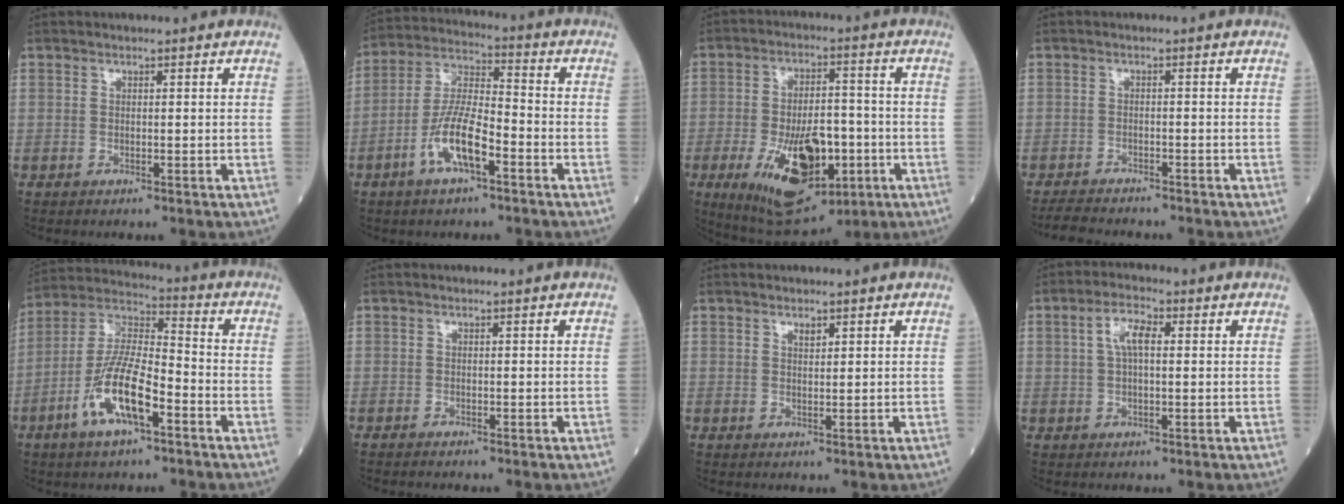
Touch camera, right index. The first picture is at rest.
{"total": 10.1, "force": [-4.4, 2.7, 8.7], "torque": [-0.182, 0.006, -0.086]}
{"total": 15.7, "force": [-5.3, 6.9, 13.1], "torque": [-0.231, -0.007, -0.074]}
{"total": 4.4, "force": [-4.1, 0.8, 1.1], "torque": [-0.021, -0.012, -0.070]}
{"total": 12.9, "force": [-5.4, 3.6, 11.2], "torque": [-0.230, 0.003, -0.104]}
{"total": 0.5, "force": [-0.5, 0.0, 0.1], "torque": [0.000, 0.000, -0.012]}
{"total": 1.1, "force": [0.8, 0.4, 0.7], "torque": [-0.013, -0.002, 0.014]}
{"total": 4.6, "force": [1.0, 1.6, 4.2], "torque": [-0.084, 0.016, 0.020]}